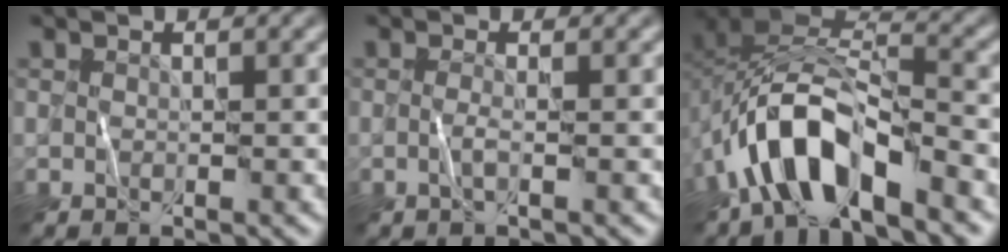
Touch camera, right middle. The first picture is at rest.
{"total": 1.0, "force": [-0.3, -0.3, 0.9], "torque": [-0.024, 0.001, -0.009]}
{"total": 8.6, "force": [-4.6, 3.6, 6.3], "torque": [-0.110, 0.008, -0.091]}